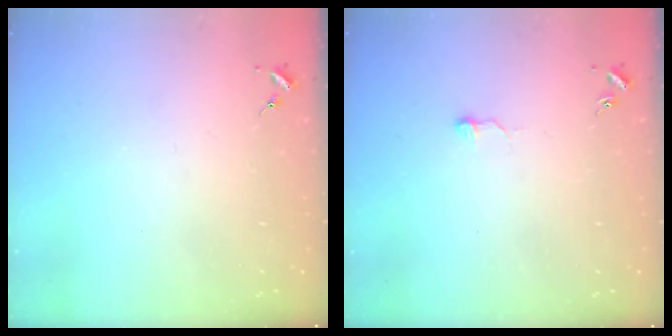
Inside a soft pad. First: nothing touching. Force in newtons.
{"total": 4.1, "press": 4.1, "slide": 0.5}